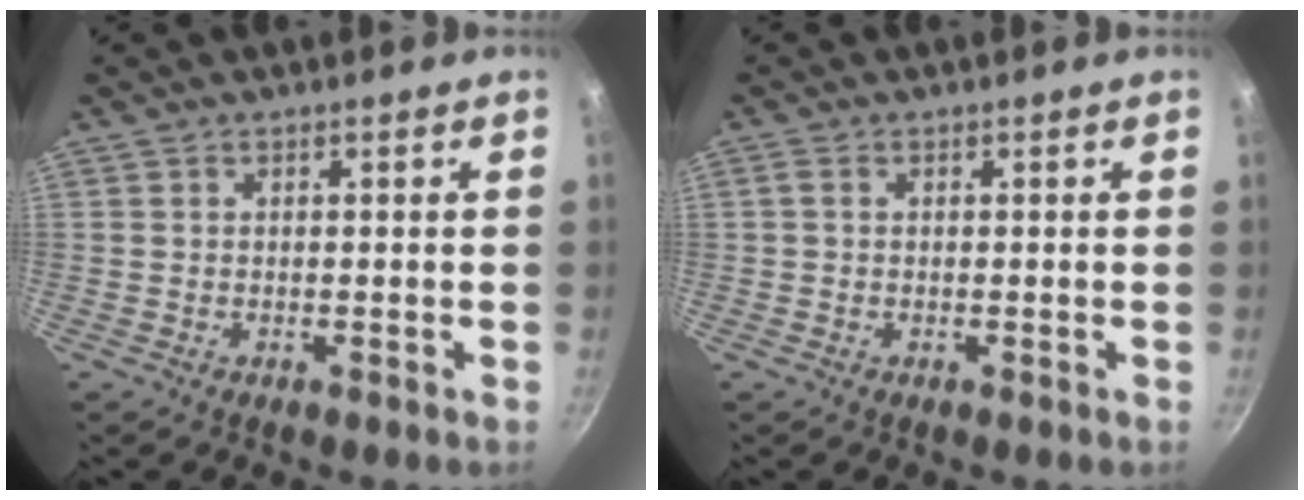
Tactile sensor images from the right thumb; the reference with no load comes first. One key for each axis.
{"total": 0.9, "fx": 0.1, "fy": 0.7, "fz": 0.6, "tx": -0.013, "ty": 0.004, "tz": 0.002}